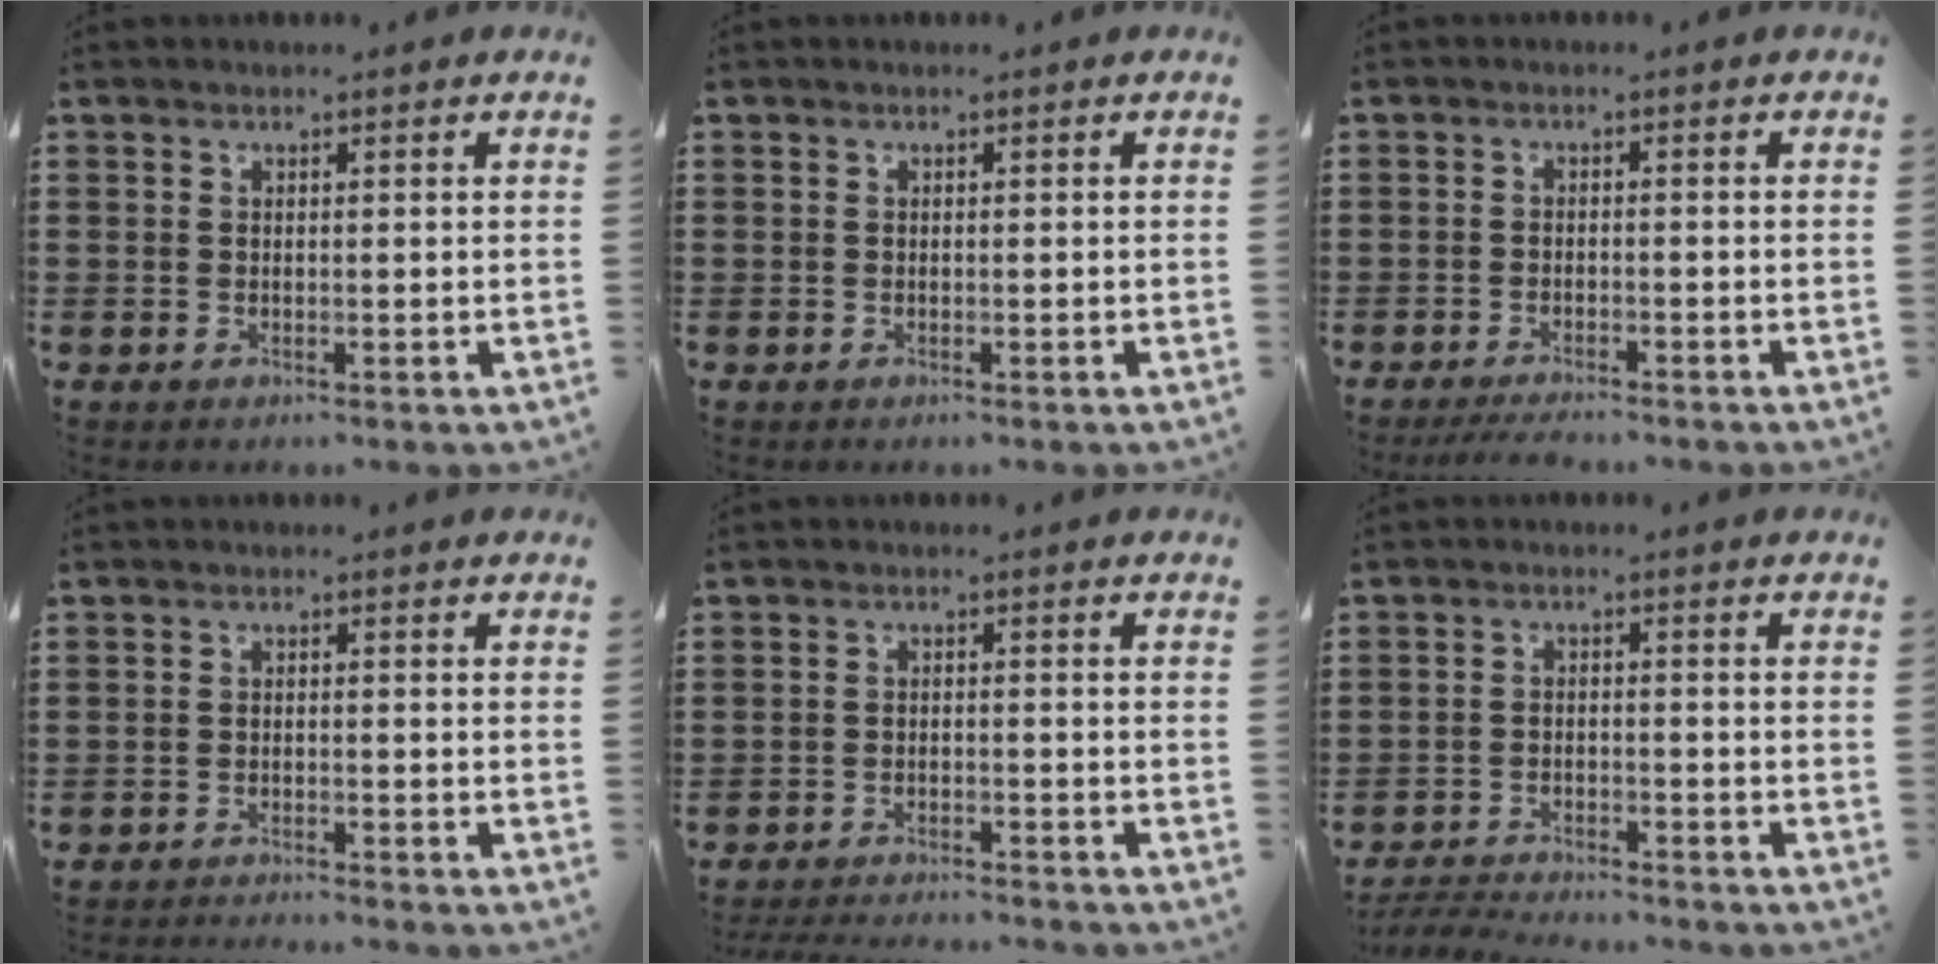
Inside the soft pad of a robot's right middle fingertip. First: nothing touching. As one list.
[{"total": 0.0}, {"total": 2.6, "force": [-2.5, 0.2, 0.8], "torque": [-0.021, -0.001, -0.052]}, {"total": 1.6, "force": [-1.5, -0.2, 0.2], "torque": [-0.004, 0.003, -0.031]}, {"total": 3.1, "force": [-3.0, 0.1, 0.4], "torque": [-0.016, -0.002, -0.066]}, {"total": 3.9, "force": [-3.8, 0.2, 0.6], "torque": [-0.018, -0.001, -0.082]}]